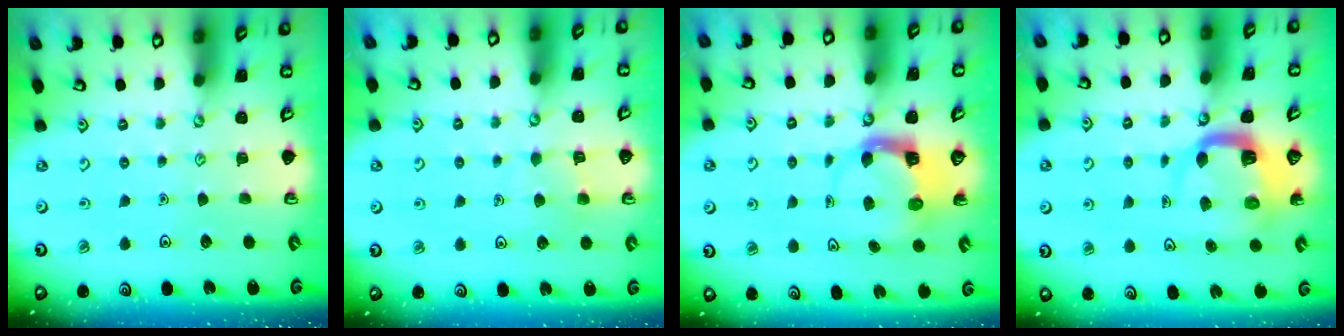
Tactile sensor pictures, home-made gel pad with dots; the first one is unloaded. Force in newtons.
{"total": 5.7, "press": 5.7, "slide": 0.5}
{"total": 3.7, "press": 3.7, "slide": 0.6}
{"total": 5.7, "press": 5.6, "slide": 0.8}